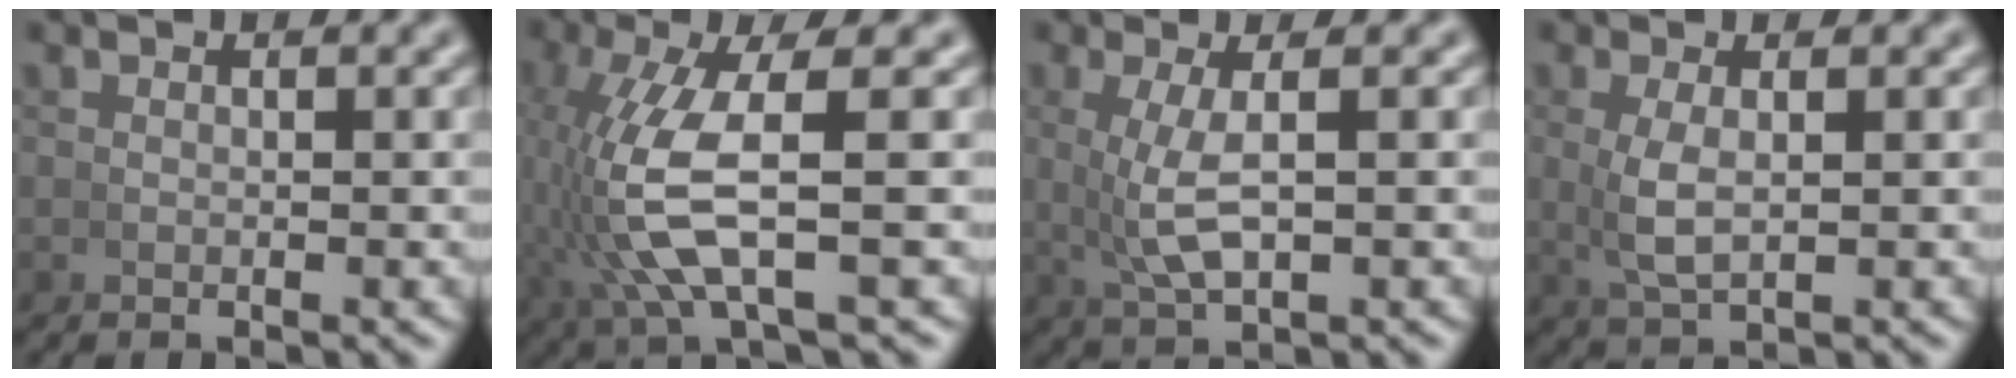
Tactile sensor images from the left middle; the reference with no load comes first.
{"total": 7.4, "force": [0.0, 2.3, 7.0], "torque": [-0.161, -0.008, 0.013]}
{"total": 3.7, "force": [0.4, 0.8, 3.6], "torque": [-0.067, 0.004, 0.014]}
{"total": 2.8, "force": [0.3, 1.0, 2.6], "torque": [-0.062, -0.004, 0.015]}